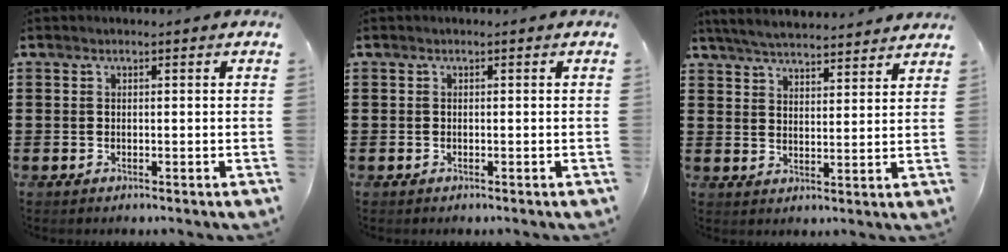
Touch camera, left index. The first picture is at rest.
{"total": 0.0}
{"total": 4.9, "force": [4.8, 0.1, 1.0], "torque": [-0.038, -0.019, 0.085]}